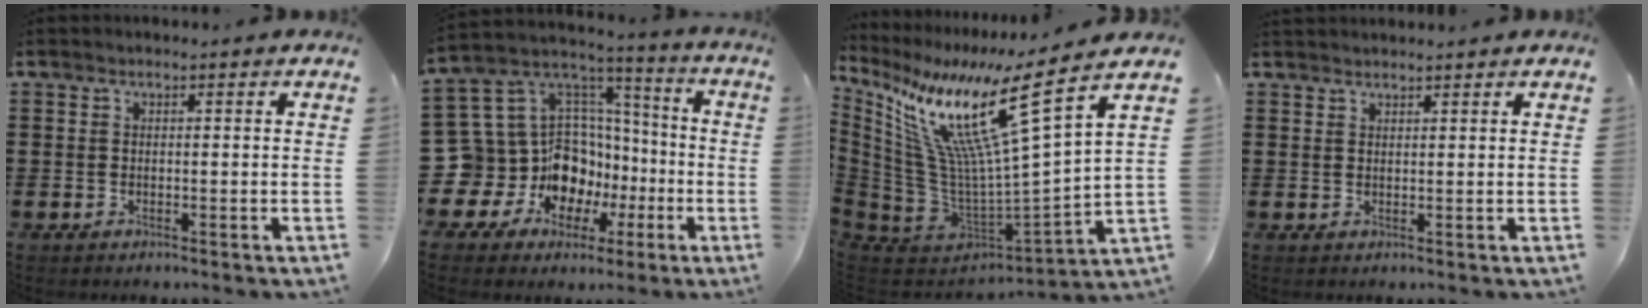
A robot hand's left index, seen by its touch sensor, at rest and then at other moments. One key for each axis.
{"total": 13.8, "fx": -4.3, "fy": 12.3, "fz": 4.4, "tx": -0.129, "ty": -0.025, "tz": -0.044}
{"total": 16.3, "fx": 9.8, "fy": 2.0, "fz": 12.9, "tx": -0.268, "ty": -0.072, "tz": 0.152}
{"total": 1.3, "fx": 1.3, "fy": 0.0, "fz": 0.1, "tx": -0.004, "ty": -0.001, "tz": 0.026}